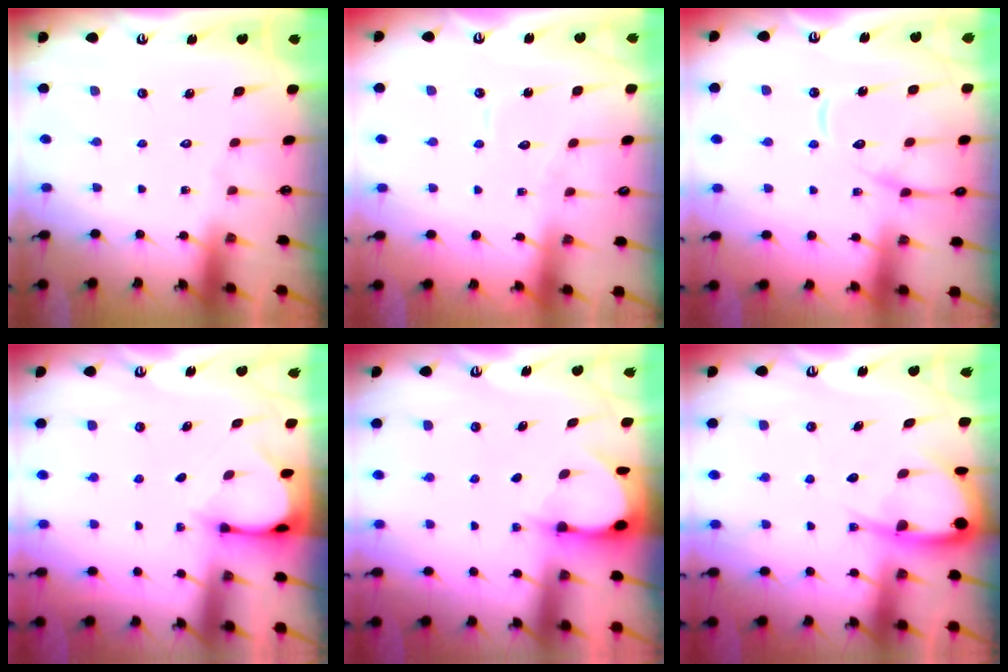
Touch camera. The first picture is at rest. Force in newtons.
{"total": 5.8, "press": 5.7, "slide": 0.5}
{"total": 13.9, "press": 13.9, "slide": 1.5}
{"total": 3.3, "press": 3.2, "slide": 0.3}
{"total": 3.1, "press": 3.1, "slide": 0.3}
{"total": 7.0, "press": 6.9, "slide": 0.8}